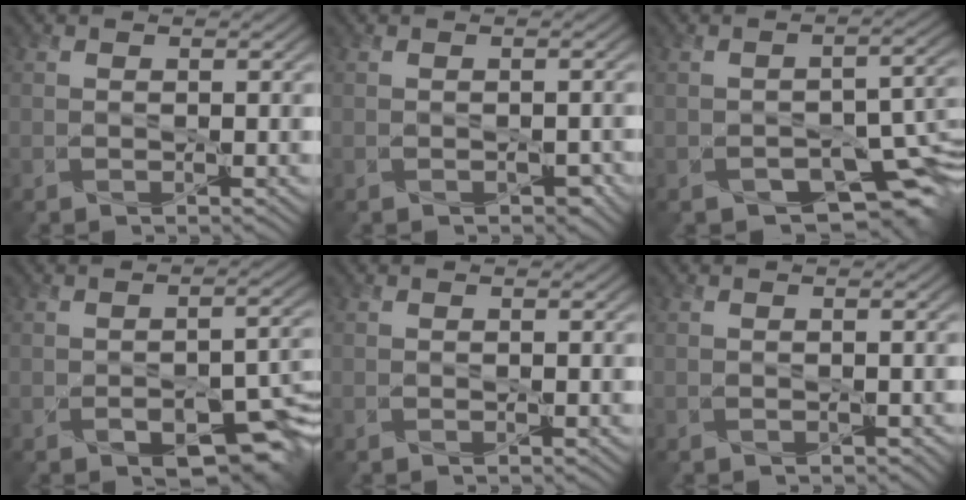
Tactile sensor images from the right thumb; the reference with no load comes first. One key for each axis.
{"total": 1.0, "fx": -0.5, "fy": 0.6, "fz": 0.5, "tx": -0.009, "ty": -0.008, "tz": -0.005}
{"total": 7.9, "fx": -4.0, "fy": 4.3, "fz": 5.2, "tx": -0.067, "ty": -0.027, "tz": -0.052}
{"total": 7.0, "fx": -3.2, "fy": 3.7, "fz": 5.0, "tx": -0.064, "ty": -0.018, "tz": -0.036}
{"total": 0.0}
{"total": 0.0}